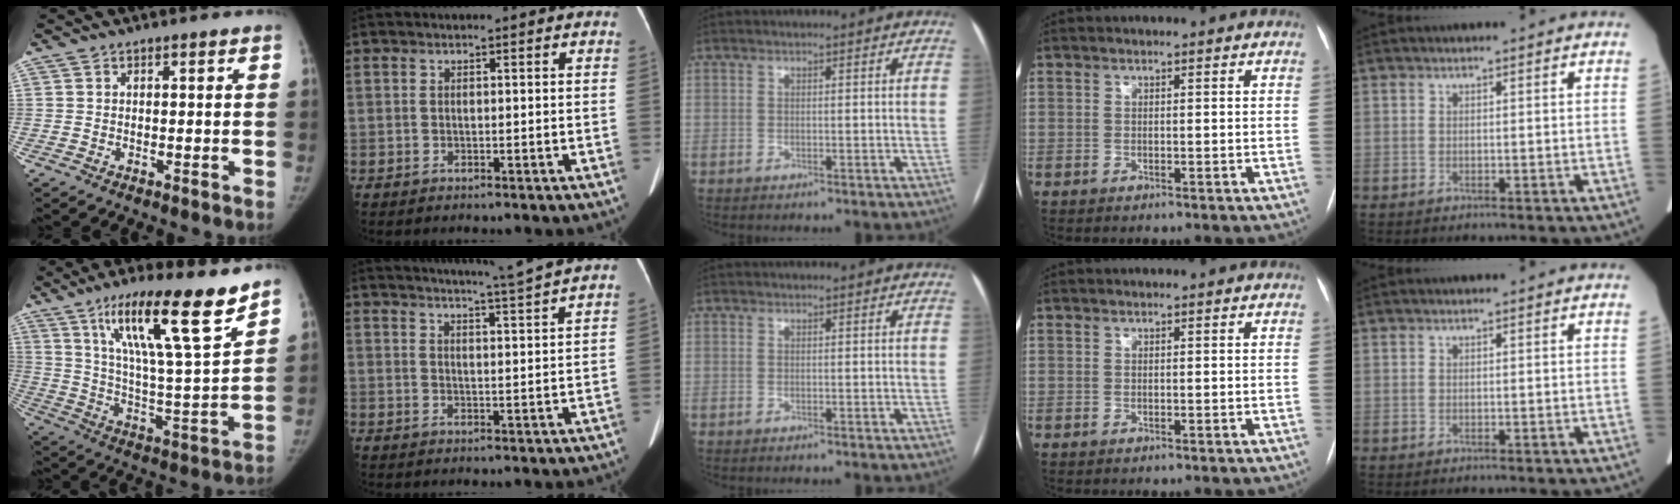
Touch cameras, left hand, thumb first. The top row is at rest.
{"thumb": {"total": 20.1, "force": [13.2, 2.4, 15.0], "torque": [-0.226, -0.066, 0.221]}, "index": {"total": 8.6, "force": [7.7, -2.5, 2.9], "torque": [-0.047, -0.022, 0.104]}, "middle": {"total": 1.9, "force": [-0.8, -1.5, -0.9], "torque": [0.013, -0.010, -0.013]}}